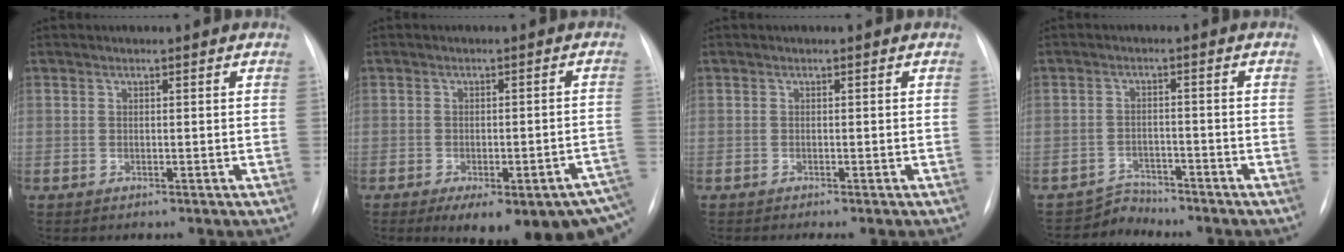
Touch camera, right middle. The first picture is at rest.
{"total": 17.5, "force": [-11.4, 4.8, 12.3], "torque": [-0.096, 0.012, -0.129]}
{"total": 1.9, "force": [-1.5, 0.0, 1.1], "torque": [-0.011, -0.004, -0.017]}
{"total": 3.3, "force": [-3.0, 0.3, -1.5], "torque": [0.033, -0.003, -0.049]}